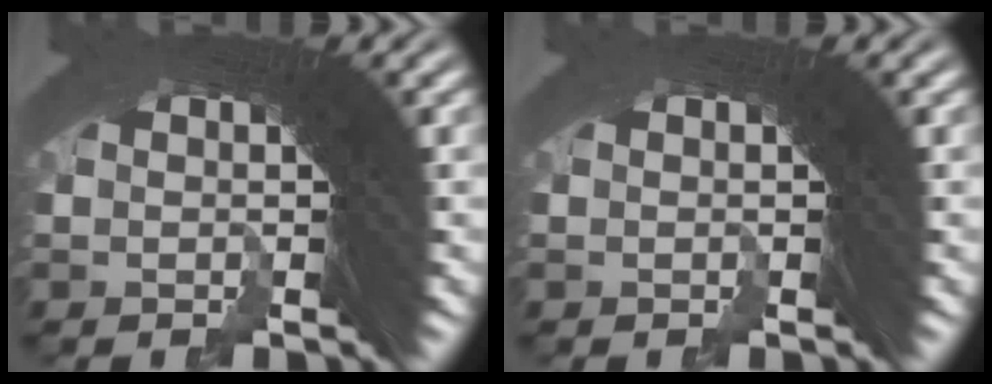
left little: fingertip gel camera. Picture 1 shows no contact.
{"total": 0.0}